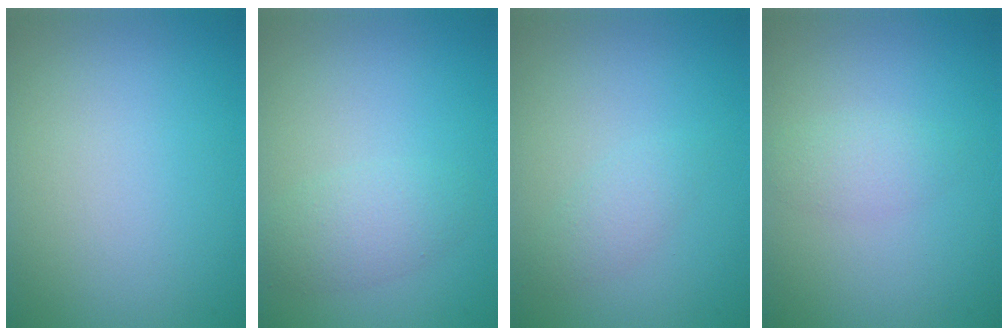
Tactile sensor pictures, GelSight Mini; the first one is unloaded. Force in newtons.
{"total": 2.4, "press": 2.4, "slide": 0.0}
{"total": 1.3, "press": 1.3, "slide": 0.0}
{"total": 1.5, "press": 1.5, "slide": 0.0}